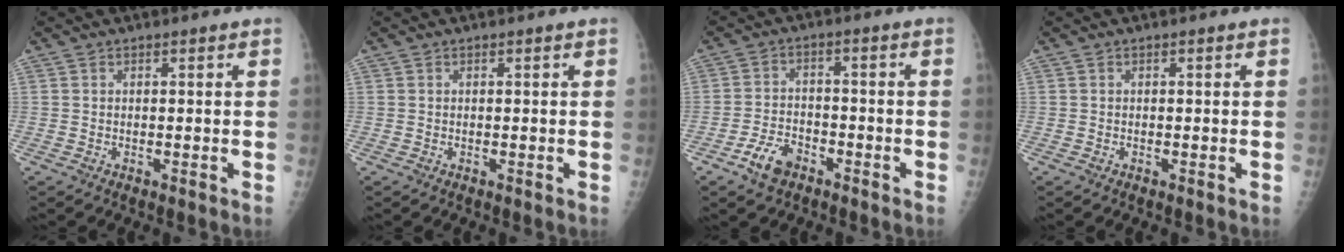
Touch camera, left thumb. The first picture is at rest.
{"total": 0.0}
{"total": 6.0, "force": [-3.8, 3.6, 3.0], "torque": [-0.049, 0.024, -0.066]}
{"total": 0.0}